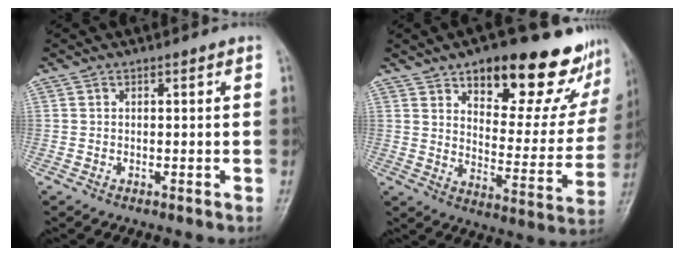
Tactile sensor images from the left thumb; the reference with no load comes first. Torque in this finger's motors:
{"motor_torque": [0.50, 0.68, 1.17, -1.60, 0.12]}